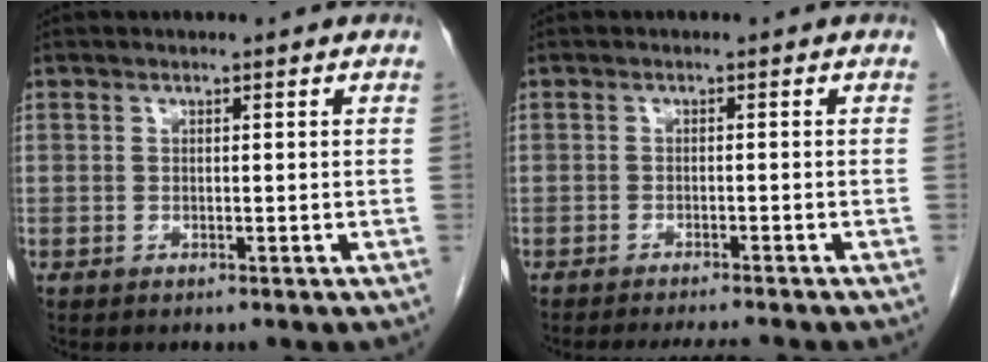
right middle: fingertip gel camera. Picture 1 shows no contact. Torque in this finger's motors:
{"motor_torque": [0.03, -0.02, 0.01, 0.00]}